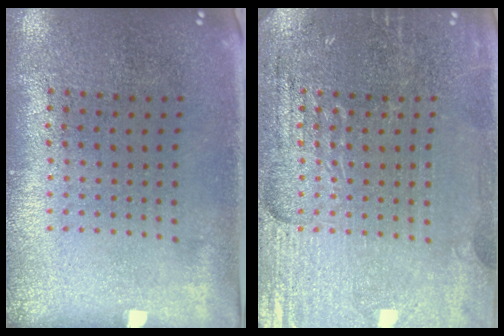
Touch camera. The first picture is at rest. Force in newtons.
{"total": 4.0, "press": 3.9, "slide": 1.0}